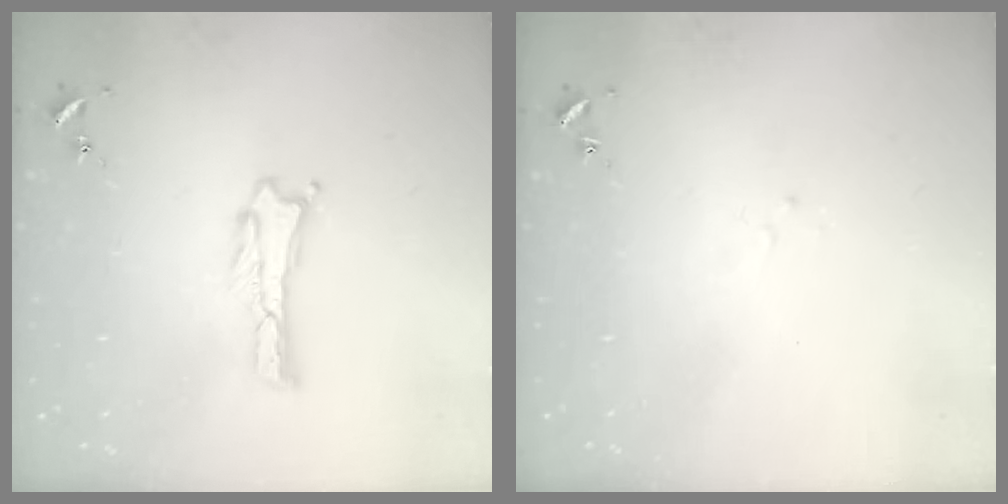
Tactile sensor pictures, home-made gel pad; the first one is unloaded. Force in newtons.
{"total": 1.1, "press": 1.0, "slide": 0.2}